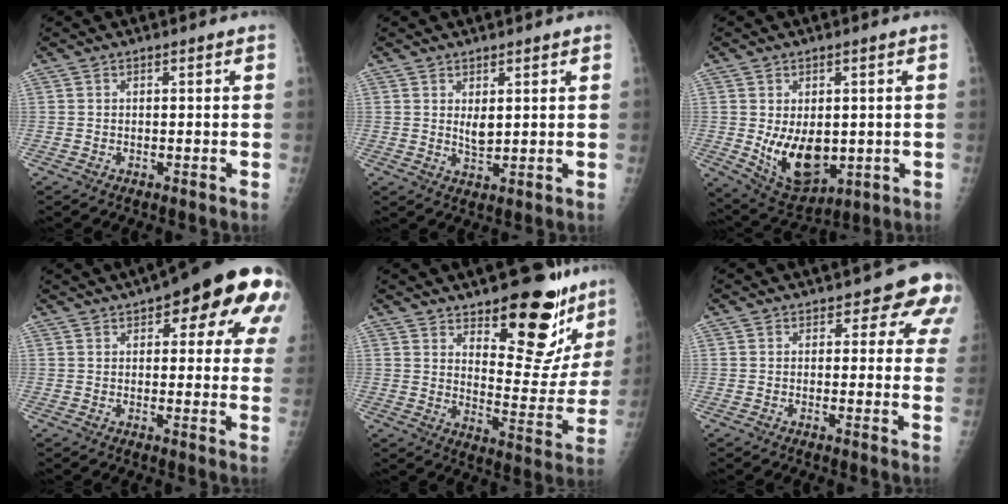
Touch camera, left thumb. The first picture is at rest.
{"total": 3.0, "force": [1.1, 1.4, 2.5], "torque": [-0.038, -0.015, 0.023]}
{"total": 11.3, "force": [-0.9, 7.1, 8.7], "torque": [-0.114, -0.019, 0.012]}
{"total": 19.9, "force": [8.9, 7.5, 16.2], "torque": [-0.175, 0.004, 0.103]}
{"total": 19.6, "force": [13.9, 7.6, 11.6], "torque": [-0.099, -0.111, 0.195]}
{"total": 7.2, "force": [4.5, 4.0, 4.0], "torque": [-0.006, -0.019, 0.033]}